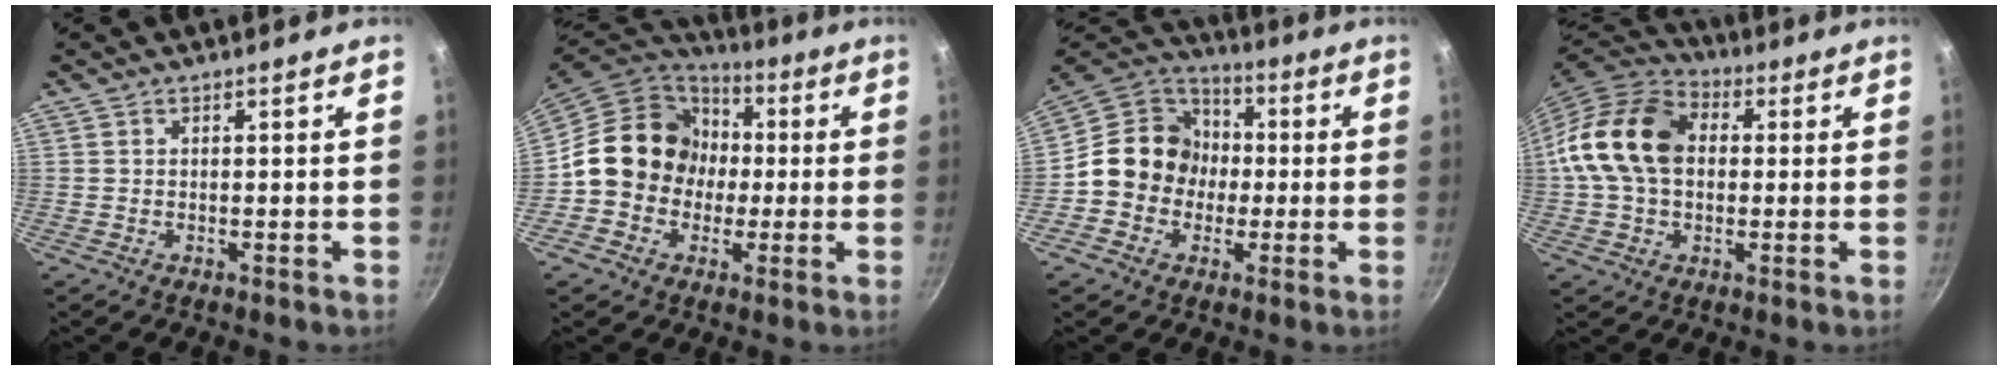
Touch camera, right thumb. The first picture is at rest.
{"total": 15.5, "force": [-0.1, 13.8, 7.0], "torque": [-0.073, 0.035, -0.015]}
{"total": 13.5, "force": [-1.1, 12.3, 5.6], "torque": [-0.048, 0.035, -0.038]}
{"total": 16.7, "force": [1.5, 12.0, 11.5], "torque": [-0.191, 0.028, 0.009]}